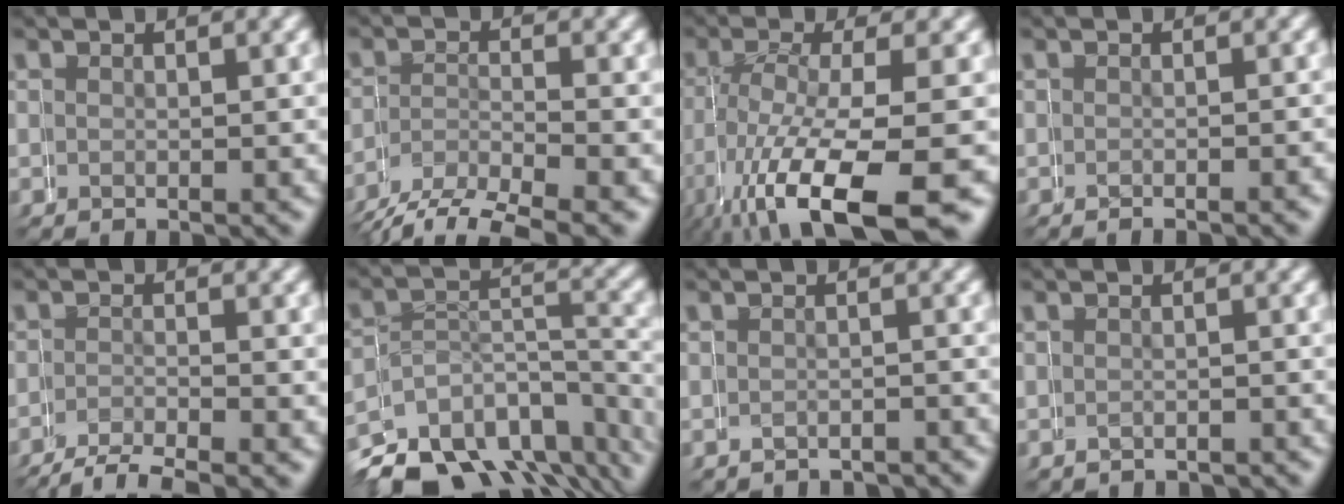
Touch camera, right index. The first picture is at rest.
{"total": 3.4, "force": [-2.3, 2.1, 1.6], "torque": [-0.033, -0.007, -0.037]}
{"total": 7.8, "force": [-3.5, 3.5, 6.1], "torque": [-0.121, -0.032, -0.026]}
{"total": 1.2, "force": [-1.1, -0.2, 0.4], "torque": [0.006, 0.007, -0.019]}
{"total": 4.1, "force": [-3.6, 1.8, 0.9], "torque": [-0.011, -0.009, -0.053]}
{"total": 10.4, "force": [-7.8, 6.1, 3.4], "torque": [-0.036, -0.033, -0.115]}
{"total": 2.1, "force": [-1.3, -0.1, -1.6], "torque": [0.027, 0.002, -0.020]}
{"total": 1.6, "force": [-0.6, -0.2, -1.5], "torque": [0.022, 0.003, -0.010]}